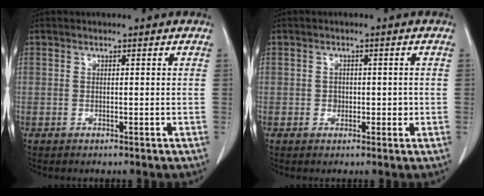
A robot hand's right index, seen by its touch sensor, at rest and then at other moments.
{"total": 1.9, "force": [-0.2, 1.6, 1.0], "torque": [-0.012, 0.004, -0.002]}